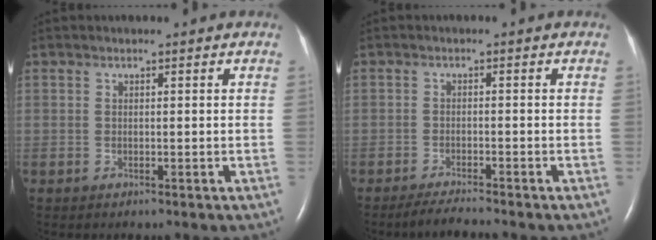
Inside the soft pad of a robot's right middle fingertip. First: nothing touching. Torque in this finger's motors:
{"motor_torque": [0.40, -0.16, 0.05, 0.01]}